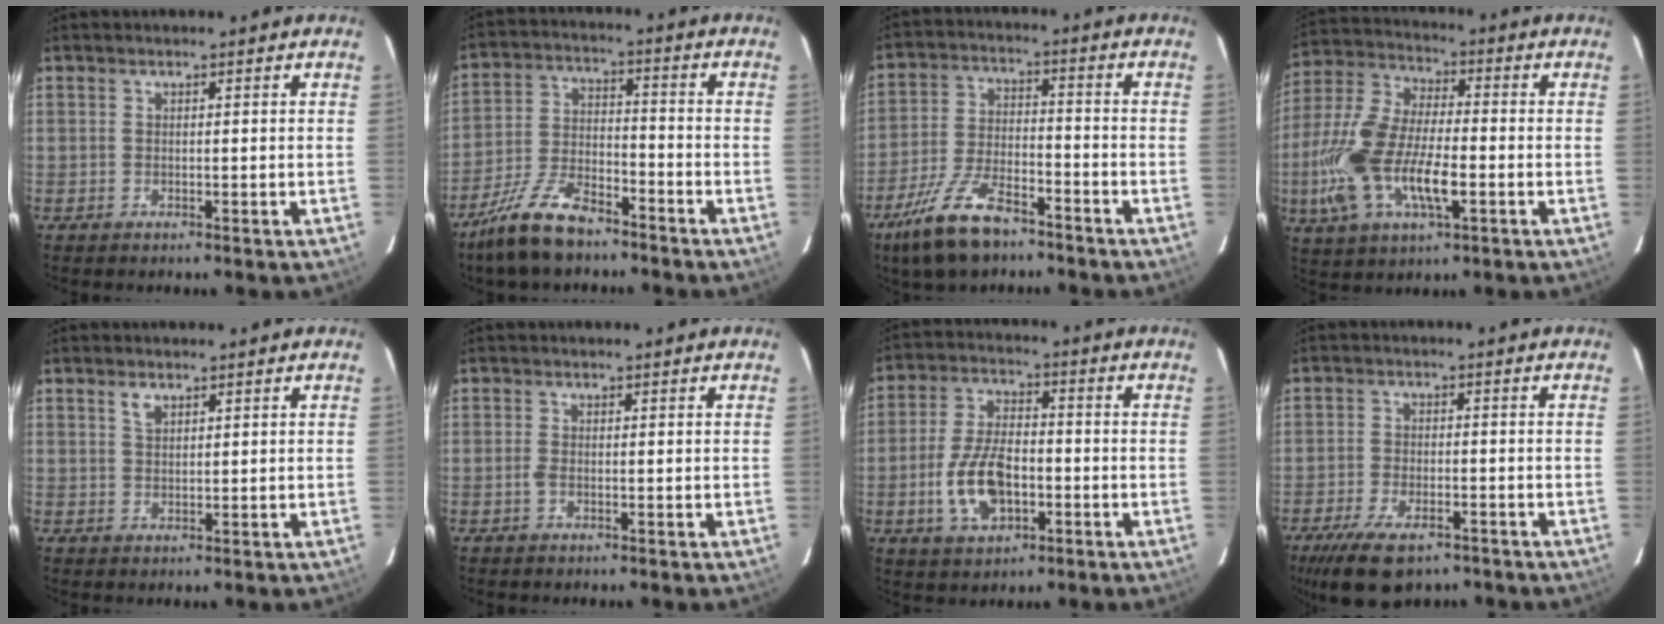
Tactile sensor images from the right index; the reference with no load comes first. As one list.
[{"total": 12.1, "force": [-9.2, 4.3, 6.6], "torque": [-0.147, -0.006, -0.172]}, {"total": 13.0, "force": [-9.2, 4.8, 7.9], "torque": [-0.174, -0.015, -0.168]}, {"total": 18.1, "force": [-4.6, 7.7, 15.8], "torque": [-0.348, -0.007, -0.087]}, {"total": 2.0, "force": [1.2, 1.1, 1.1], "torque": [-0.020, 0.004, 0.023]}, {"total": 1.1, "force": [-0.3, 0.3, 1.0], "torque": [-0.020, -0.001, -0.008]}, {"total": 11.3, "force": [-3.3, 6.0, 9.0], "torque": [-0.184, 0.004, -0.054]}, {"total": 11.8, "force": [-8.1, 5.2, 7.0], "torque": [-0.157, -0.021, -0.135]}]